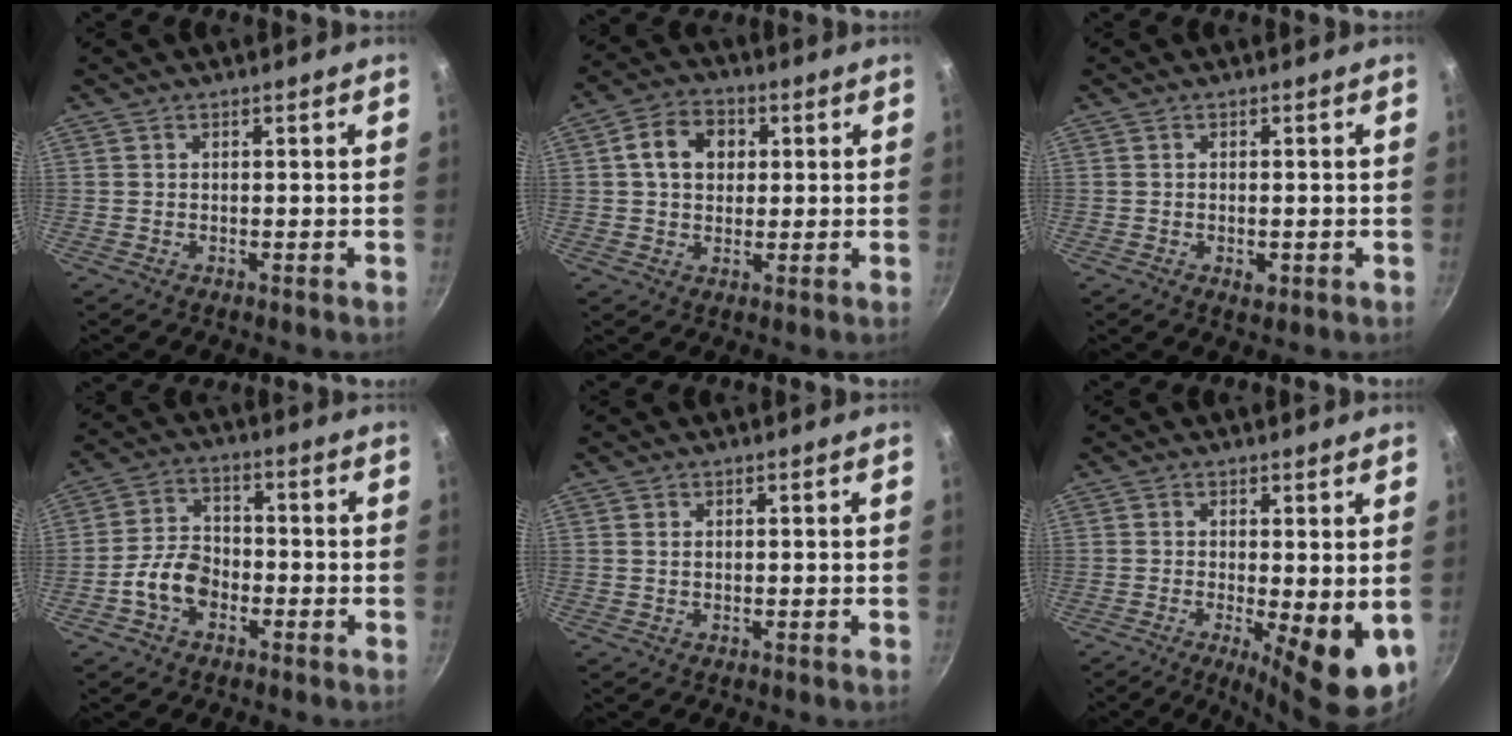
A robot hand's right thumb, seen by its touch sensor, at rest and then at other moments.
{"total": 8.3, "force": [1.8, 6.4, 4.8], "torque": [-0.061, 0.008, 0.021]}
{"total": 2.2, "force": [-0.6, 1.2, 1.7], "torque": [-0.027, -0.003, -0.008]}
{"total": 7.6, "force": [-3.0, 5.2, 4.6], "torque": [-0.063, 0.033, -0.063]}
{"total": 0.7, "force": [0.3, 0.5, 0.4], "torque": [-0.006, 0.000, 0.004]}
{"total": 9.7, "force": [-1.7, 2.9, 9.2], "torque": [-0.121, -0.009, -0.013]}